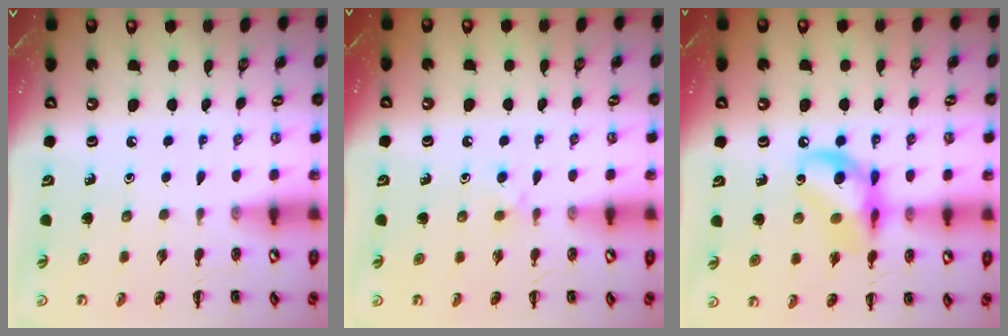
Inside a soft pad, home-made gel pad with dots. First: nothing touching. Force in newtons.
{"total": 2.8, "press": 2.6, "slide": 1.1}
{"total": 12.5, "press": 12.2, "slide": 2.7}